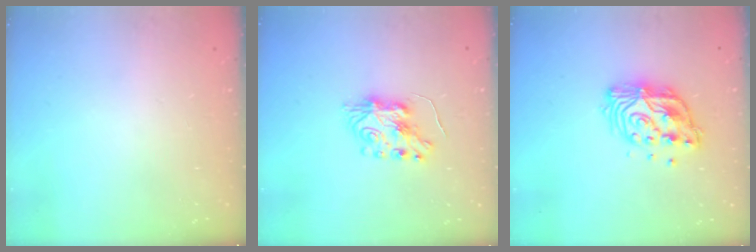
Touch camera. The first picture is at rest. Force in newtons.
{"total": 8.7, "press": 8.6, "slide": 0.9}
{"total": 12.7, "press": 12.6, "slide": 1.0}